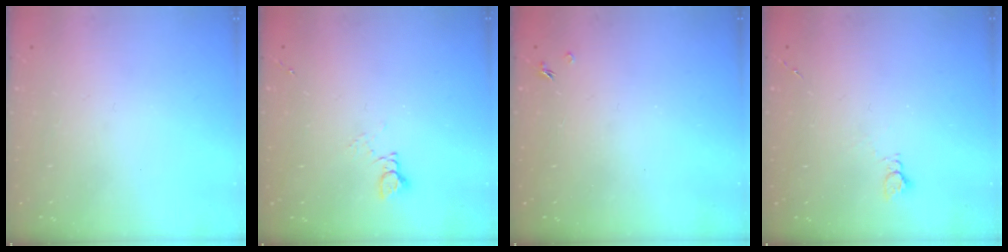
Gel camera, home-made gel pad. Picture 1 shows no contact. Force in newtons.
{"total": 2.9, "press": 2.9, "slide": 0.3}
{"total": 1.3, "press": 1.3, "slide": 0.3}
{"total": 2.6, "press": 2.6, "slide": 0.4}